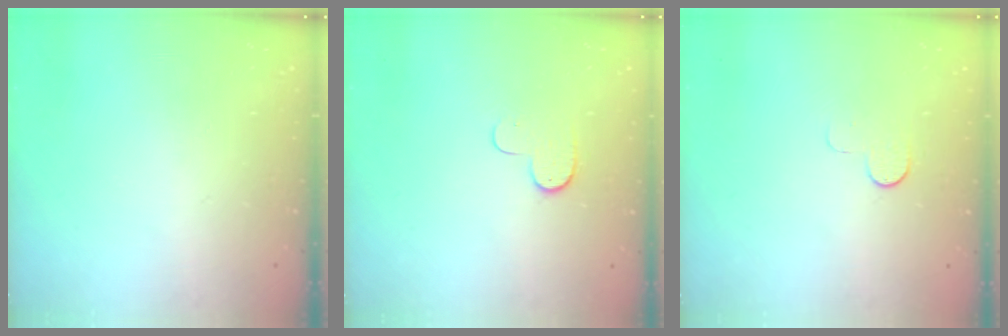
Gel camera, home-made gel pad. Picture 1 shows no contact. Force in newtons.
{"total": 6.6, "press": 6.6, "slide": 0.7}
{"total": 4.9, "press": 4.8, "slide": 0.5}